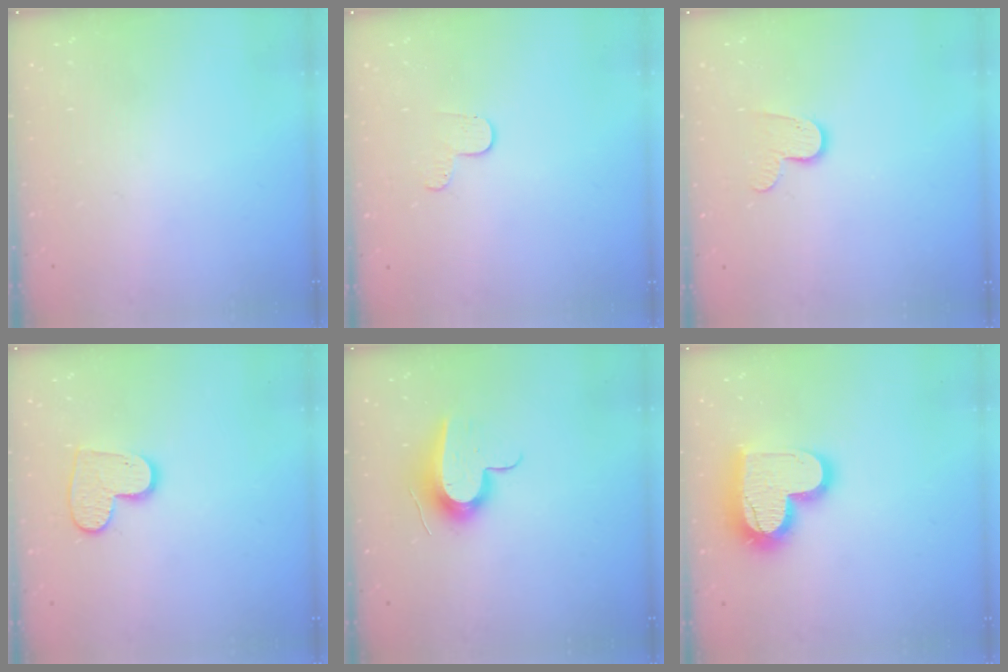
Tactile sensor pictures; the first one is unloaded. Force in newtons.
{"total": 3.9, "press": 3.9, "slide": 0.4}
{"total": 7.4, "press": 7.4, "slide": 0.3}
{"total": 10.0, "press": 10.0, "slide": 0.9}
{"total": 12.4, "press": 12.4, "slide": 0.4}
{"total": 17.0, "press": 16.9, "slide": 1.3}